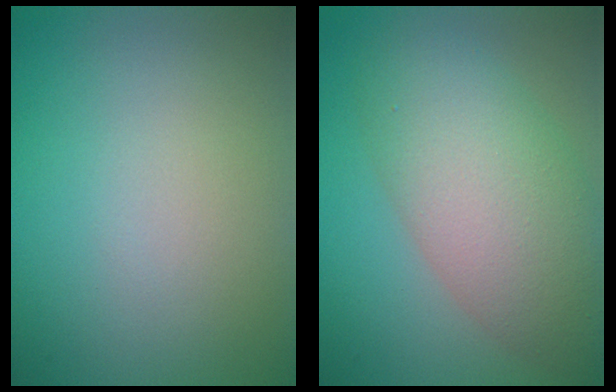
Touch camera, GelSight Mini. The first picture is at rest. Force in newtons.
{"total": 8.1, "press": 8.1, "slide": 0.6}